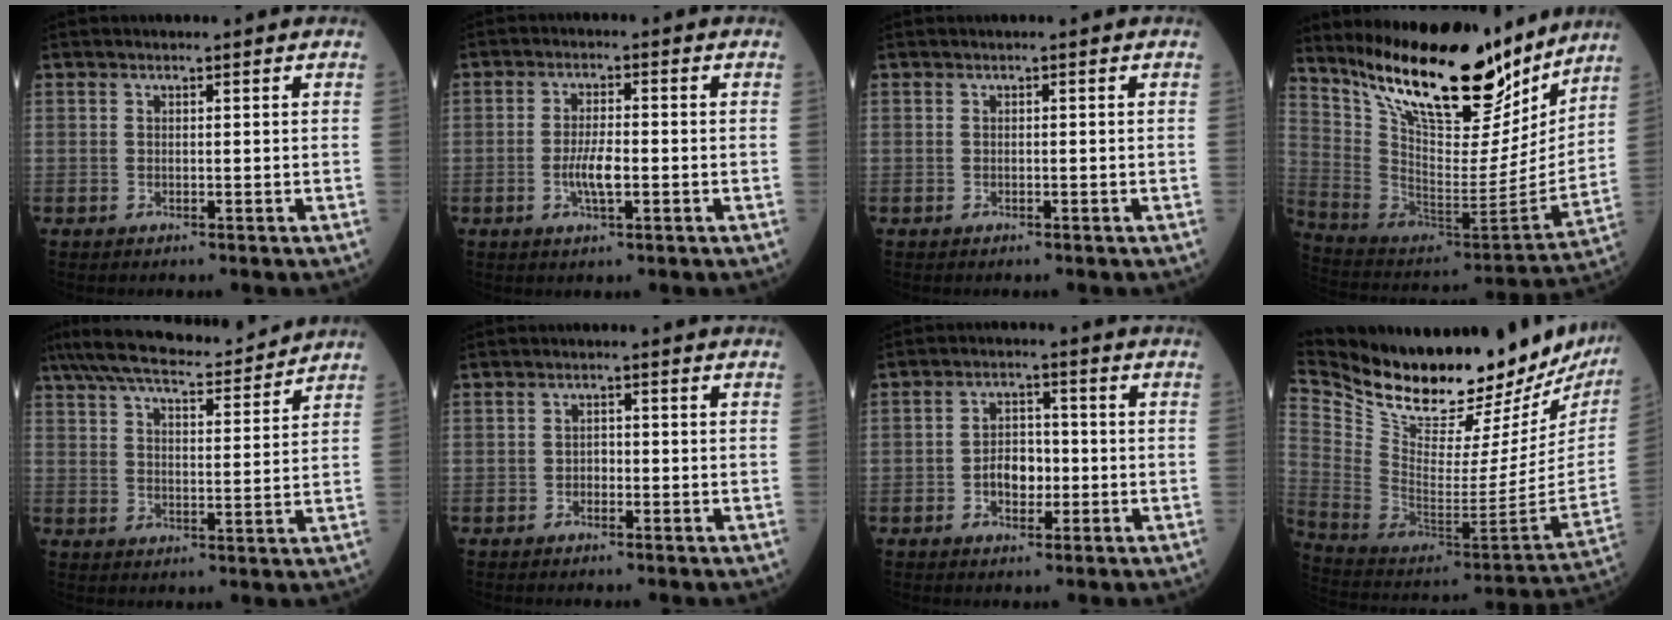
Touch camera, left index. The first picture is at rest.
{"total": 4.4, "force": [-1.3, 1.0, 4.0], "torque": [-0.082, -0.005, -0.024]}
{"total": 0.0}
{"total": 24.9, "force": [19.6, 7.0, 13.6], "torque": [-0.229, -0.035, 0.321]}
{"total": 15.3, "force": [13.8, 1.7, 6.4], "torque": [-0.118, 0.018, 0.213]}
{"total": 1.2, "force": [-0.7, 0.8, 0.6], "torque": [-0.004, 0.001, -0.015]}
{"total": 4.9, "force": [-1.4, 3.0, 3.6], "torque": [-0.064, 0.008, -0.026]}
{"total": 33.4, "force": [27.6, 7.4, 17.1], "torque": [-0.314, -0.091, 0.402]}